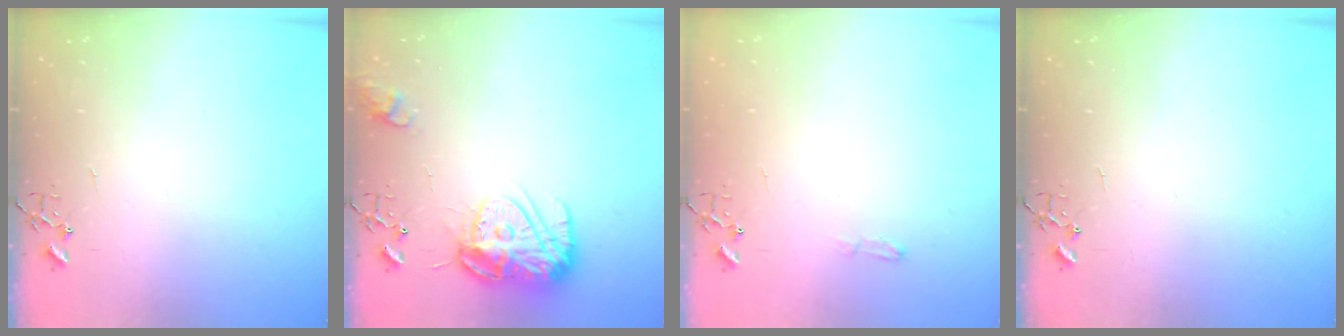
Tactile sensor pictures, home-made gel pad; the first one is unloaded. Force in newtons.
{"total": 14.2, "press": 14.1, "slide": 1.1}
{"total": 3.6, "press": 3.6, "slide": 0.5}
{"total": 0.0}